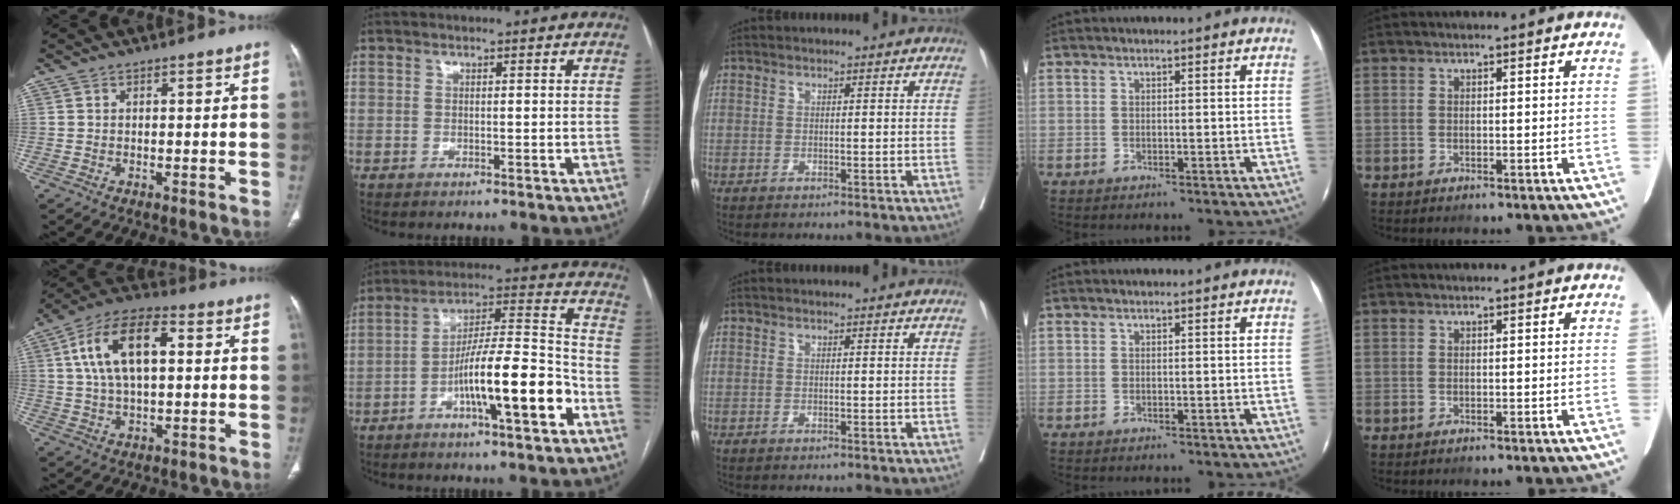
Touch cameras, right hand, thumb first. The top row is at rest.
{"thumb": {"total": 15.0, "force": [3.3, 7.6, 12.5], "torque": [-0.226, 0.020, 0.055]}, "index": {"total": 15.0, "force": [-6.1, 1.6, 13.6], "torque": [-0.229, 0.009, -0.099]}}